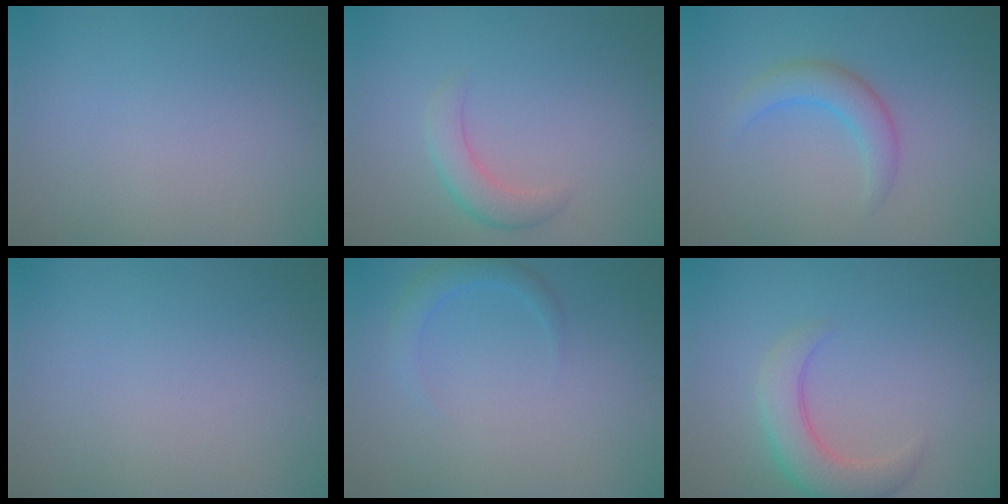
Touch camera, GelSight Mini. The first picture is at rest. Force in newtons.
{"total": 2.5, "press": 2.5, "slide": 0.0}
{"total": 2.8, "press": 2.8, "slide": 0.2}
{"total": 0.0}
{"total": 1.8, "press": 1.8, "slide": 0.1}
{"total": 4.2, "press": 4.2, "slide": 0.4}